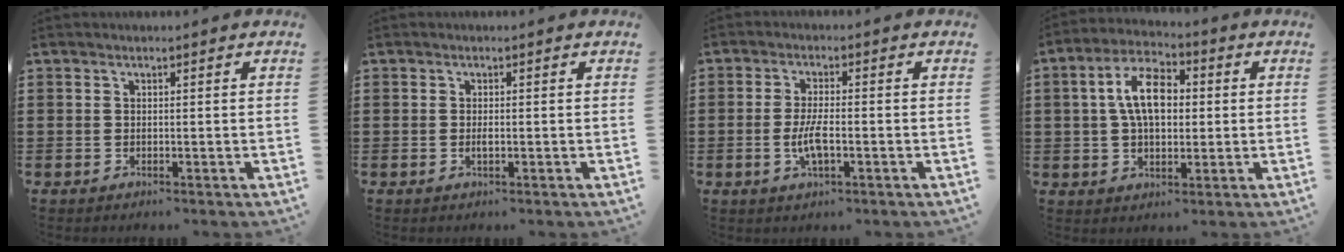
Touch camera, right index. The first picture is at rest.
{"total": 1.1, "force": [-0.2, 0.4, 1.0], "torque": [-0.028, -0.005, -0.005]}
{"total": 4.5, "force": [-1.1, 1.3, 4.2], "torque": [-0.094, -0.006, -0.026]}
{"total": 9.0, "force": [1.3, 4.8, 7.5], "torque": [-0.148, 0.015, 0.017]}